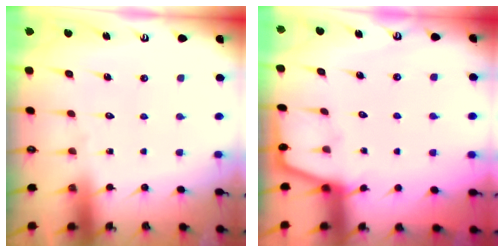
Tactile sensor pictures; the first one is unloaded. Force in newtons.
{"total": 2.7, "press": 2.6, "slide": 0.4}